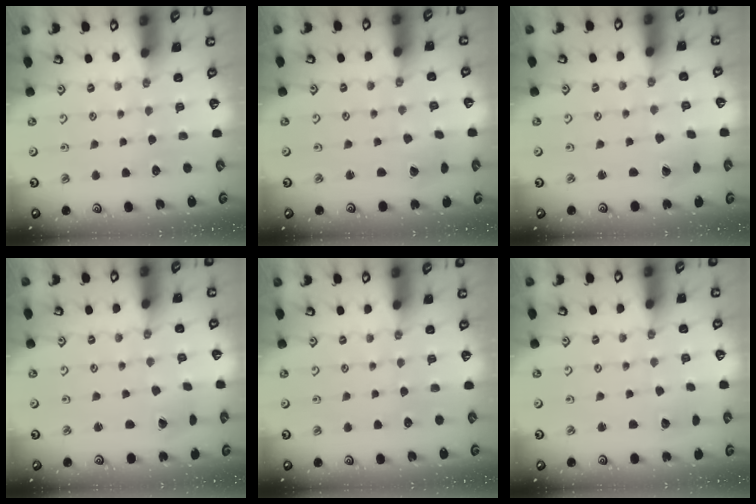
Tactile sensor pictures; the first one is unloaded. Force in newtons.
{"total": 2.9, "press": 2.9, "slide": 0.2}
{"total": 1.5, "press": 1.5, "slide": 0.2}
{"total": 1.2, "press": 1.2, "slide": 0.2}
{"total": 0.0}
{"total": 2.5, "press": 2.5, "slide": 0.3}